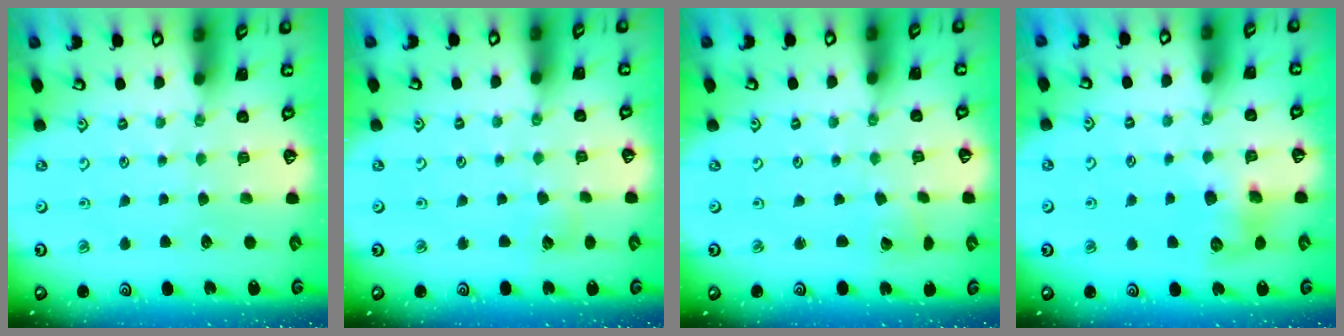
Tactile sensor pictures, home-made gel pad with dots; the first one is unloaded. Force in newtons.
{"total": 3.6, "press": 3.6, "slide": 0.3}
{"total": 2.2, "press": 2.2, "slide": 0.1}
{"total": 10.0, "press": 10.0, "slide": 0.1}